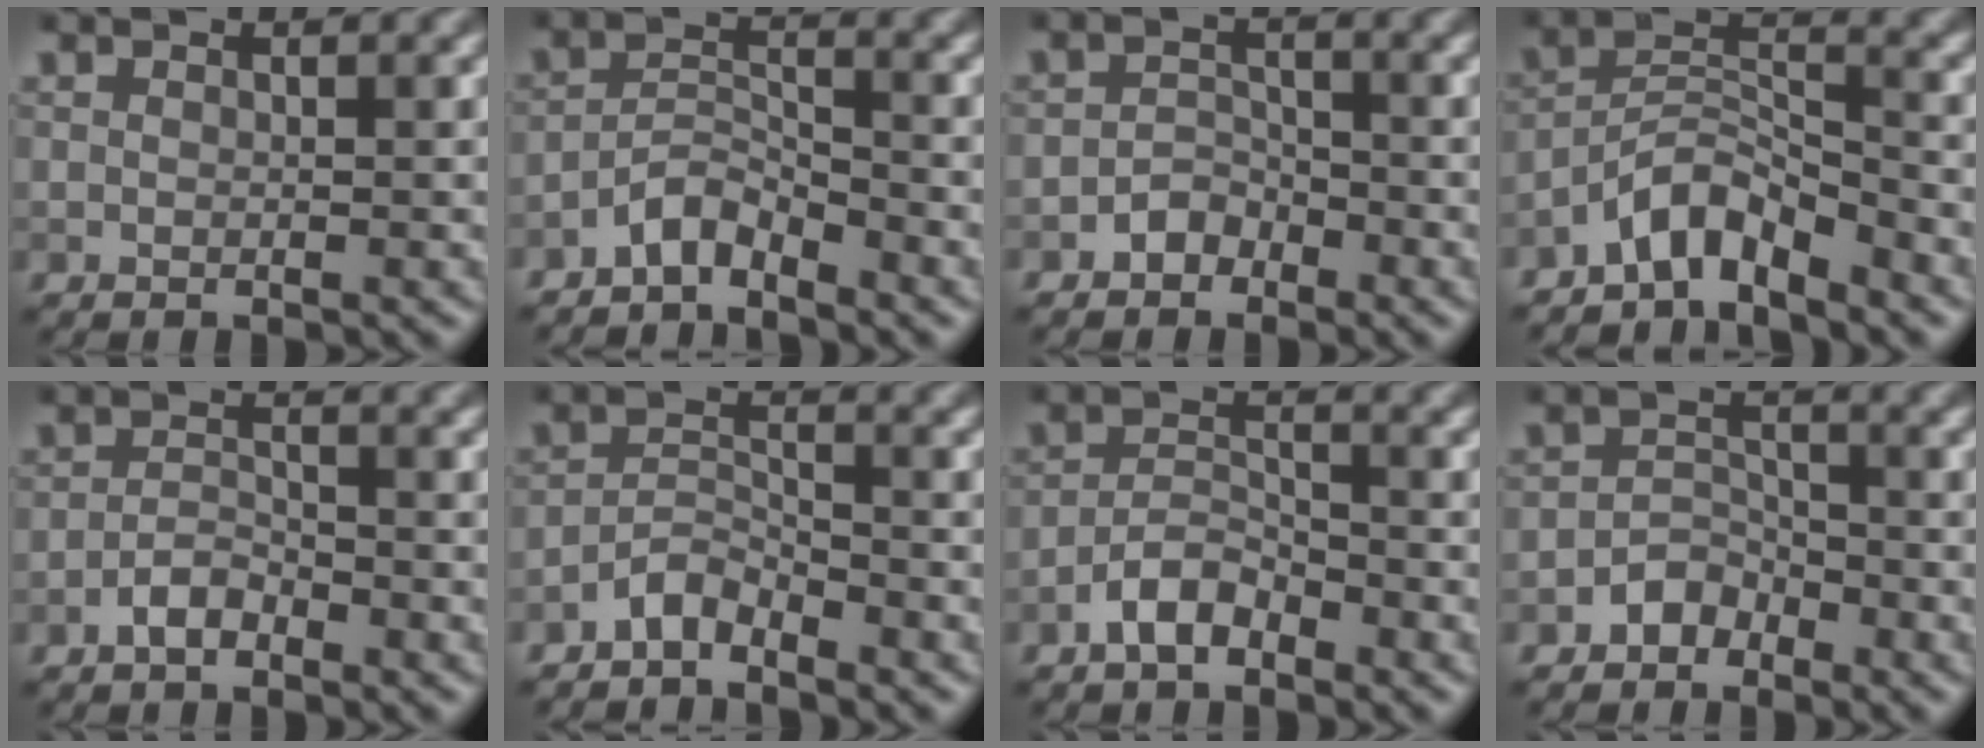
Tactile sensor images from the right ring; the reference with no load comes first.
{"total": 2.7, "force": [-2.4, 0.6, 1.0], "torque": [-0.019, 0.011, -0.051]}
{"total": 1.8, "force": [-1.3, 1.1, 0.5], "torque": [-0.003, 0.009, -0.025]}
{"total": 4.3, "force": [-3.6, 1.1, 2.1], "torque": [-0.032, 0.011, -0.077]}
{"total": 1.8, "force": [-1.3, 0.7, 1.0], "torque": [-0.020, 0.006, -0.029]}
{"total": 2.3, "force": [-2.1, 0.5, 0.8], "torque": [-0.014, 0.009, -0.045]}
{"total": 2.8, "force": [-2.0, 1.1, 1.5], "torque": [-0.028, 0.010, -0.044]}
{"total": 2.0, "force": [-1.6, 1.2, 0.5], "torque": [-0.003, 0.011, -0.031]}